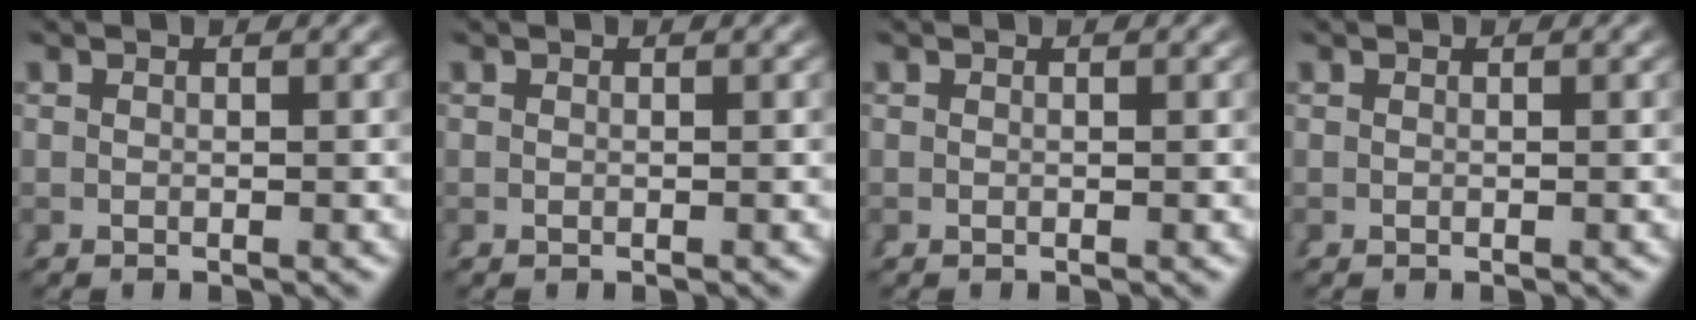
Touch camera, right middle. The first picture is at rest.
{"total": 0.0}
{"total": 0.0}
{"total": 0.0}